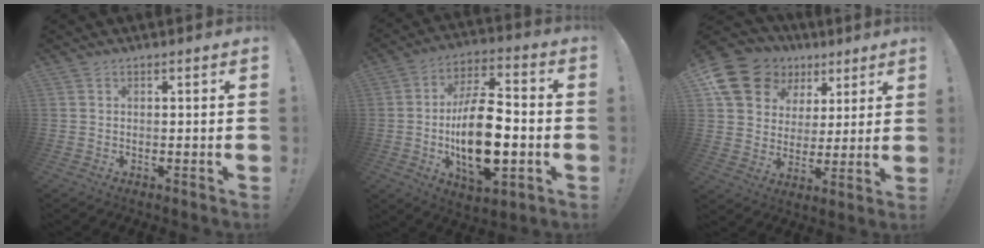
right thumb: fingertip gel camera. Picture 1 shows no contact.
{"total": 21.0, "force": [-3.5, 10.7, 17.7], "torque": [-0.312, 0.006, -0.052]}
{"total": 16.2, "force": [8.5, 12.2, 6.5], "torque": [-0.109, -0.041, 0.177]}